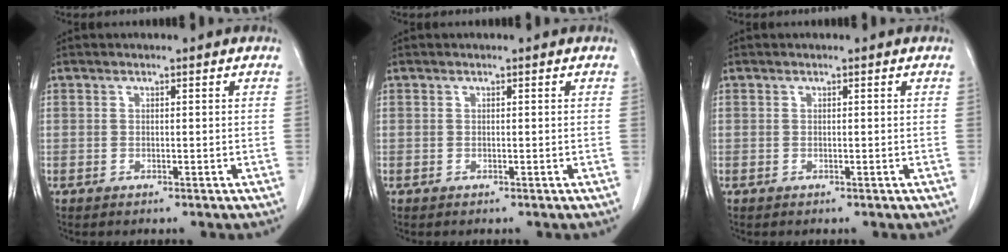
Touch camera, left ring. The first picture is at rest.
{"total": 0.0}
{"total": 0.0}